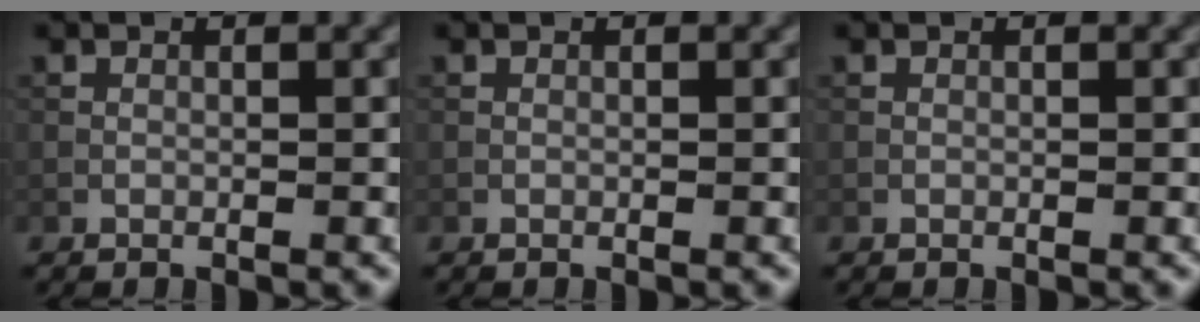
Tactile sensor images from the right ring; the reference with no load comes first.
{"total": 0.0}
{"total": 0.0}